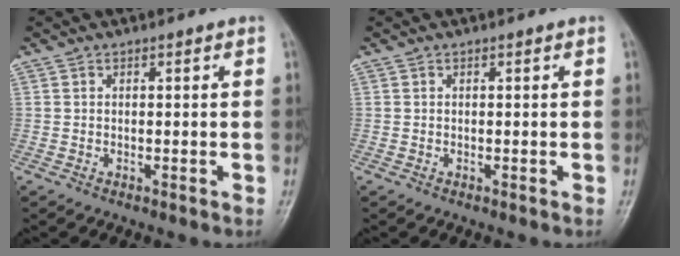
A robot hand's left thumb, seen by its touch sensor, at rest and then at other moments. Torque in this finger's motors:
{"motor_torque": [-0.01, 0.01, 0.00, 0.00, 0.00]}